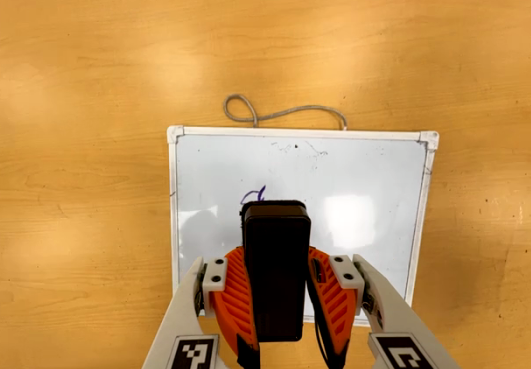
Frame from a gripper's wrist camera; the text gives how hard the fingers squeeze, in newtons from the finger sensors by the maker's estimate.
{"total": 7.4, "left": 6.2, "right": 8.7}